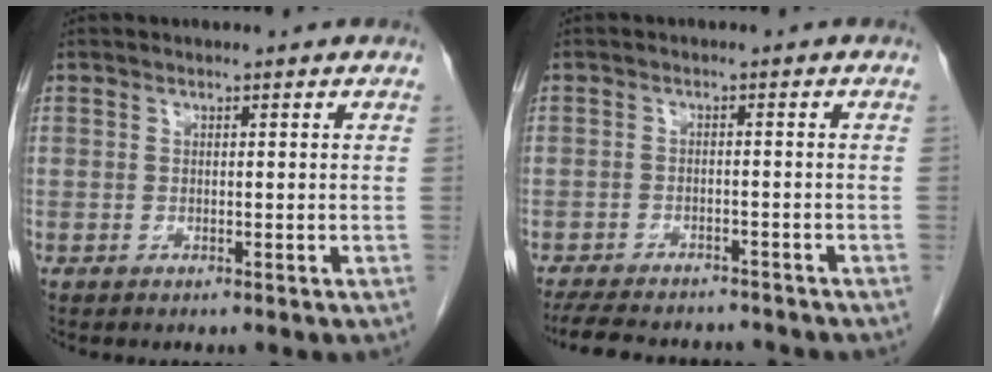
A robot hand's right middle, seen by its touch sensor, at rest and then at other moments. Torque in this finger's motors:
{"motor_torque": [0.16, -0.15, 0.03, 0.03]}